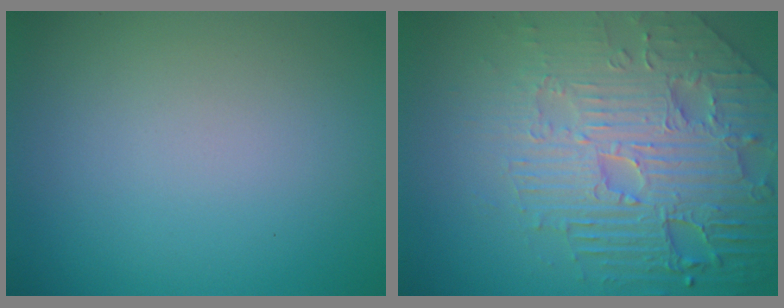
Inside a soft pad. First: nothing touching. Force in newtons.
{"total": 8.0, "press": 6.2, "slide": 5.1}